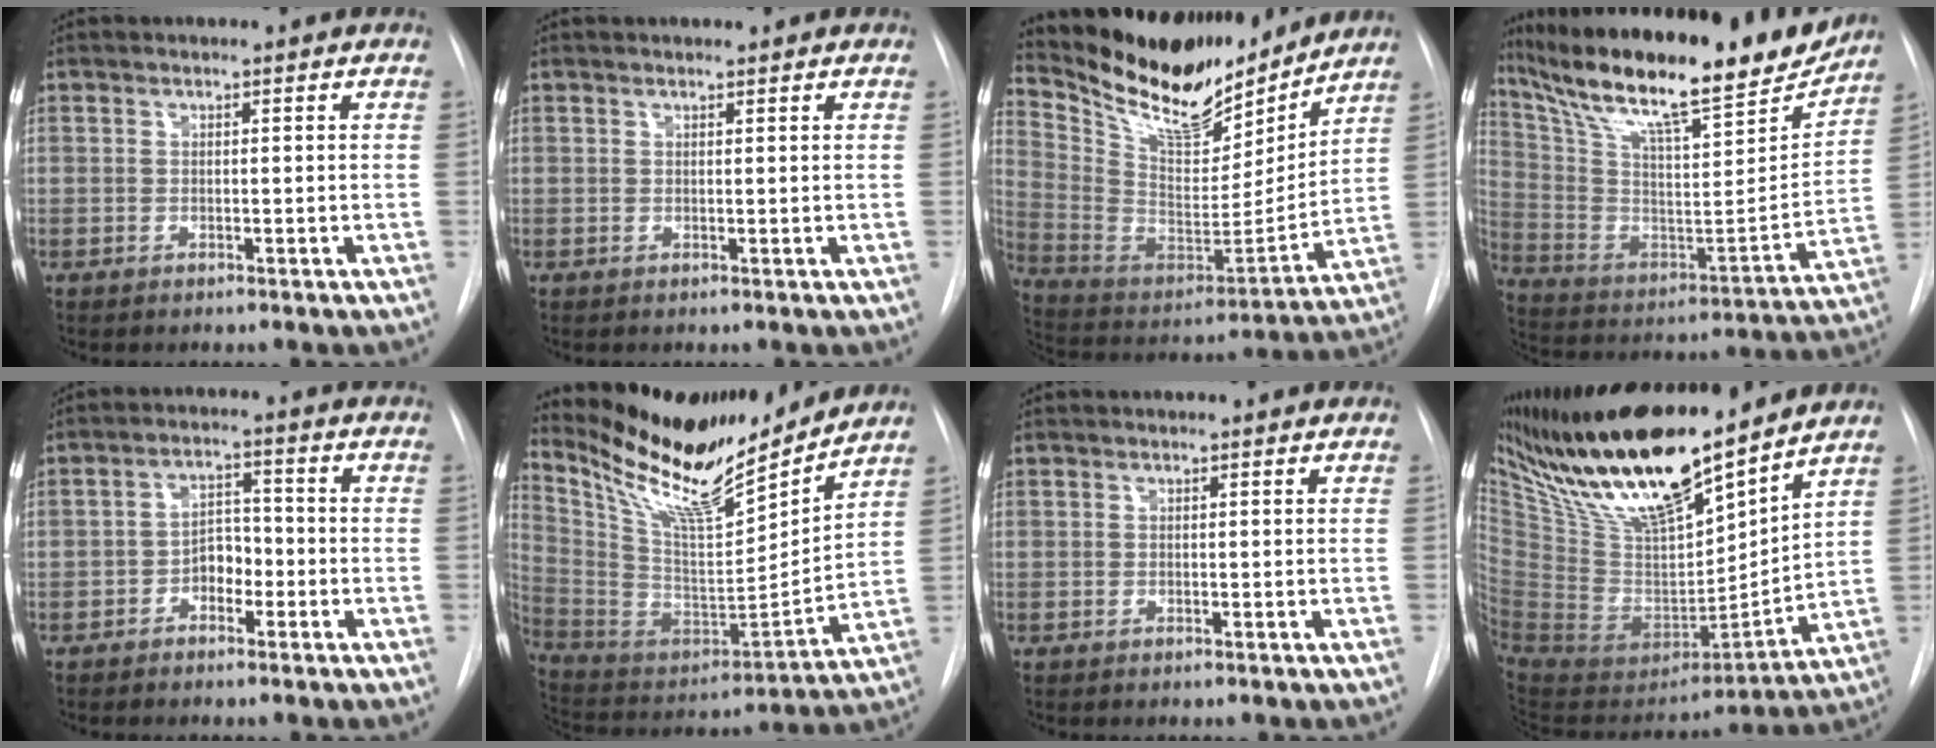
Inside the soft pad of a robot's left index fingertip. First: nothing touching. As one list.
[{"total": 1.5, "force": [1.3, 0.2, 0.5], "torque": [-0.008, 0.014, 0.019]}, {"total": 19.5, "force": [17.3, 4.8, 7.6], "torque": [-0.148, -0.027, 0.299]}, {"total": 27.9, "force": [23.0, 3.7, 15.4], "torque": [-0.278, -0.033, 0.355]}, {"total": 4.1, "force": [-2.0, 2.5, 2.6], "torque": [-0.041, 0.013, -0.039]}, {"total": 19.8, "force": [17.1, 2.3, 9.7], "torque": [-0.184, -0.033, 0.302]}, {"total": 0.0}, {"total": 27.6, "force": [21.4, 5.9, 16.4], "torque": [-0.302, -0.011, 0.386]}]